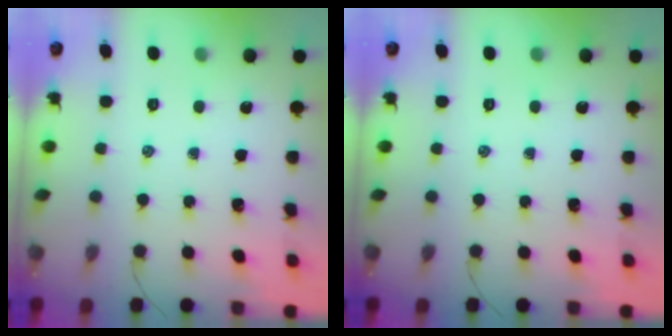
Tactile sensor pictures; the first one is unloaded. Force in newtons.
{"total": 0.0}